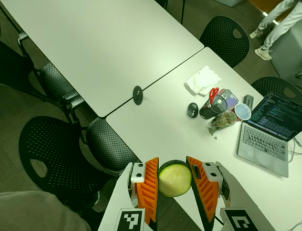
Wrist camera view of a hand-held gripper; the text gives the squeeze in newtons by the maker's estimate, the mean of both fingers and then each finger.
{"total": 11.7, "left": 12.1, "right": 11.4}